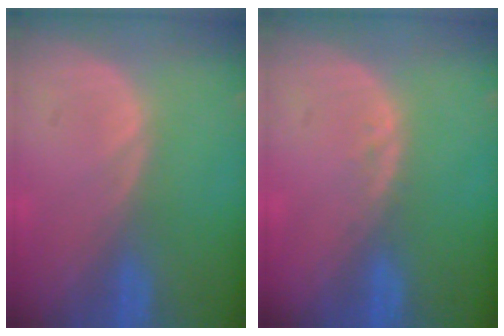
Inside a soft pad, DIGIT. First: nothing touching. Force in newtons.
{"total": 1.0, "press": 1.0, "slide": 0.2}